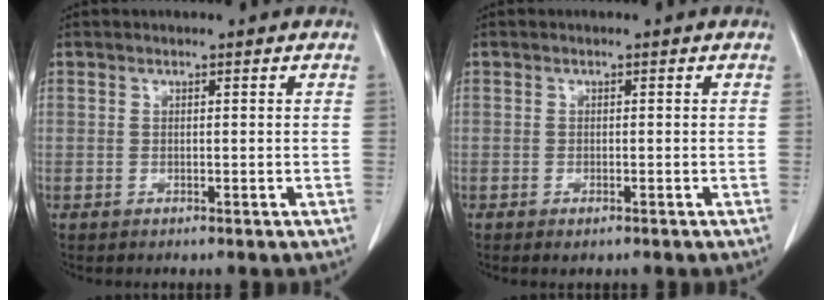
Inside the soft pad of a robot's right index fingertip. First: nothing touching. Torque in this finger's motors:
{"motor_torque": [0.41, -0.34, 0.06, 0.01]}